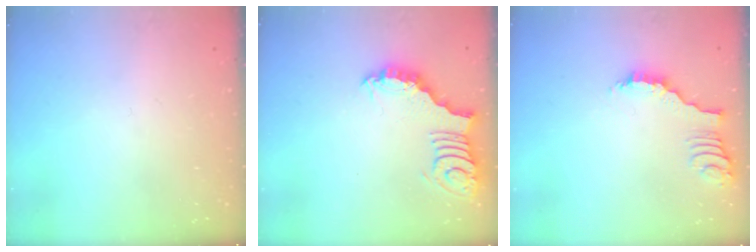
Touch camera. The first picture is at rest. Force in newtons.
{"total": 3.0, "press": 3.0, "slide": 0.2}
{"total": 2.2, "press": 2.2, "slide": 0.4}